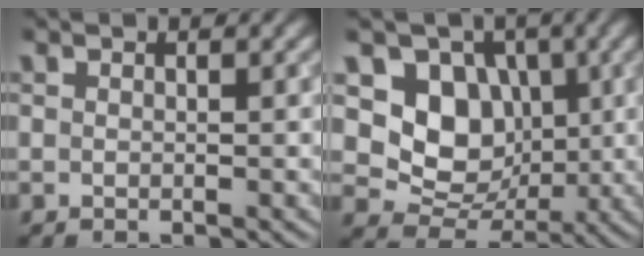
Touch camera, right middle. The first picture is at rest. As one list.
[{"total": 7.3, "force": [1.3, 6.0, 3.9], "torque": [-0.060, -0.011, 0.010]}]